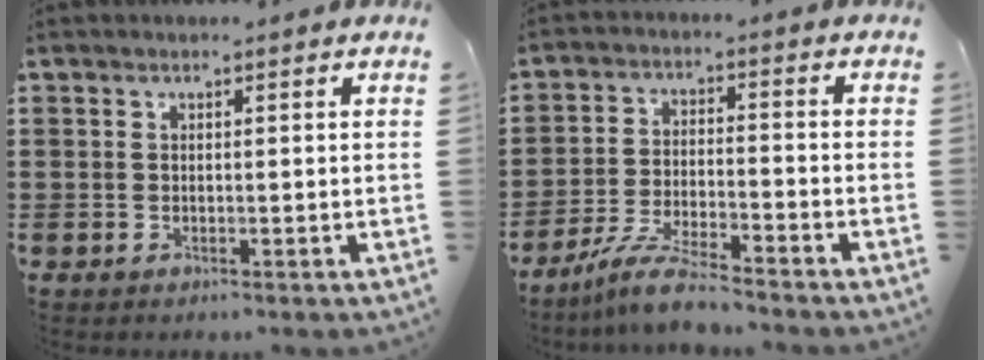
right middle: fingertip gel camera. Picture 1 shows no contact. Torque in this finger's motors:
{"motor_torque": [1.11, -1.03, 0.22, 0.11]}